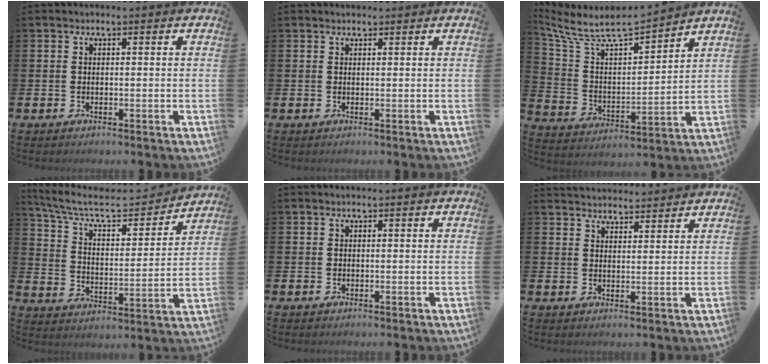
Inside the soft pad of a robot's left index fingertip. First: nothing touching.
{"total": 0.7, "force": [0.7, 0.2, 0.1], "torque": [0.009, -0.003, 0.010]}
{"total": 7.3, "force": [6.7, 2.0, 2.2], "torque": [-0.084, -0.053, 0.113]}
{"total": 8.5, "force": [7.2, 2.7, 3.6], "torque": [-0.108, -0.042, 0.121]}
{"total": 0.0}
{"total": 3.4, "force": [3.4, 0.6, -0.1], "torque": [-0.003, -0.018, 0.063]}